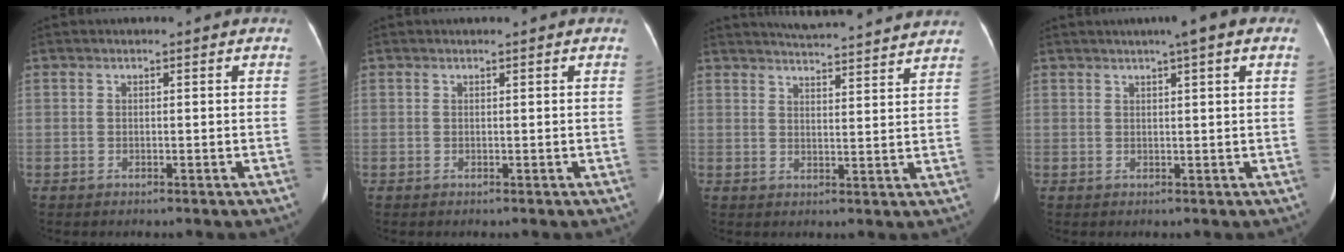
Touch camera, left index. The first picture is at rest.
{"total": 0.0}
{"total": 15.2, "force": [14.4, 1.0, 5.0], "torque": [-0.070, 0.011, 0.180]}
{"total": 4.7, "force": [2.8, 0.0, 3.8], "torque": [-0.050, 0.023, 0.037]}